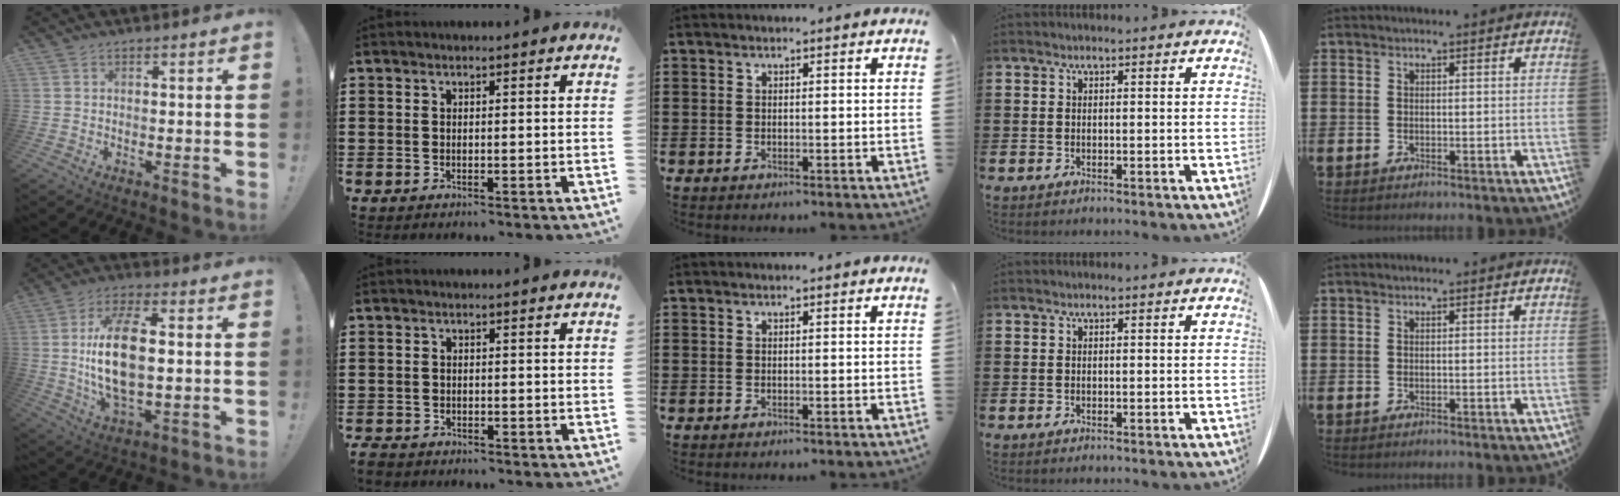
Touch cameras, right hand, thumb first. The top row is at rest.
{"thumb": {"total": 16.4, "force": [1.3, 8.0, 14.3], "torque": [-0.270, -0.004, 0.017]}, "index": {"total": 1.4, "force": [-1.3, 0.4, 0.0], "torque": [-0.003, 0.003, -0.030]}}